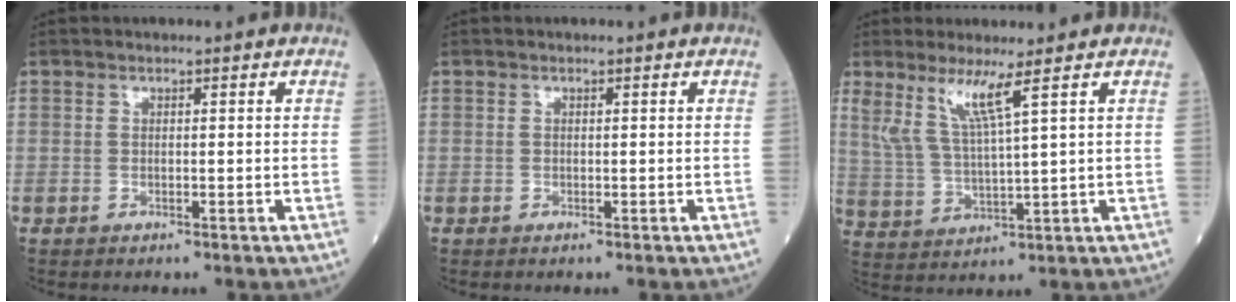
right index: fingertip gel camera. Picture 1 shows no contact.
{"total": 0.0}
{"total": 6.4, "force": [3.7, -0.6, 5.1], "torque": [-0.108, -0.008, 0.081]}